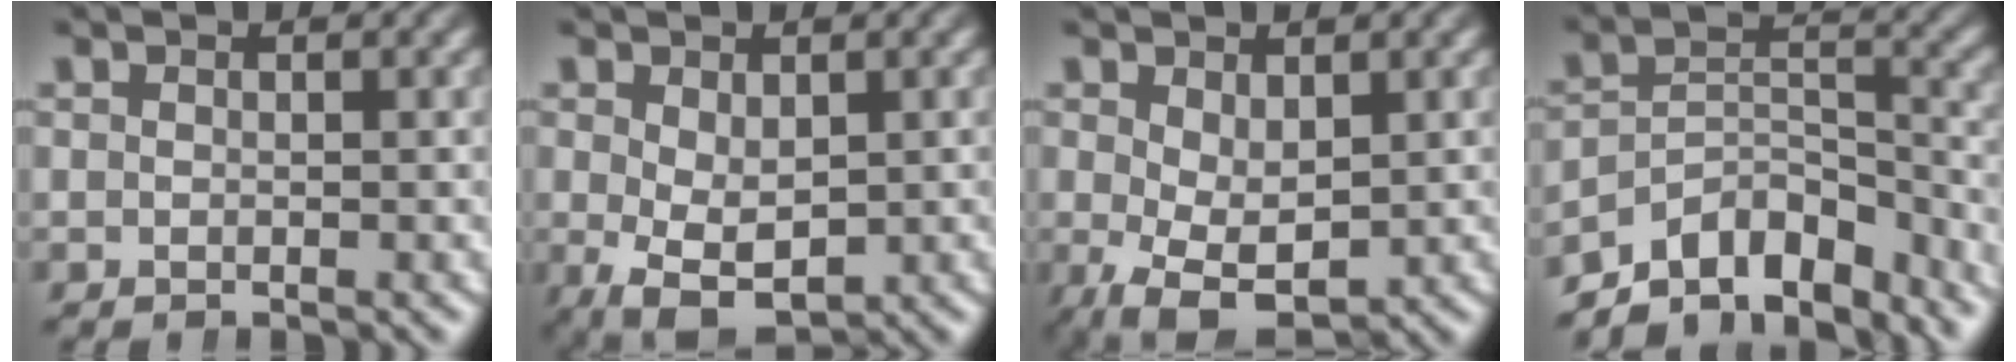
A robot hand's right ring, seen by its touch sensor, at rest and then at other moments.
{"total": 6.6, "force": [-3.5, 3.8, 4.2], "torque": [-0.091, -0.060, -0.023]}
{"total": 6.2, "force": [-3.2, 3.2, 4.2], "torque": [-0.083, -0.053, -0.023]}
{"total": 12.2, "force": [-8.5, 6.3, 6.0], "torque": [-0.091, -0.045, -0.123]}